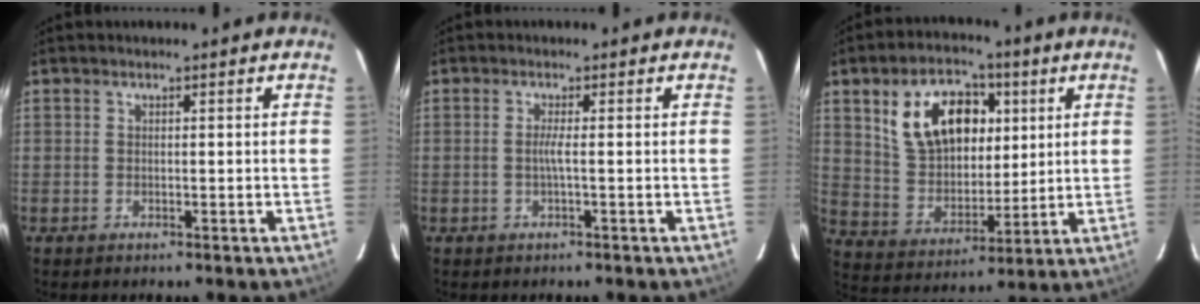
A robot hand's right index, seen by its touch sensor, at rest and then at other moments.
{"total": 1.4, "force": [-0.3, -0.5, 1.3], "torque": [-0.023, -0.003, -0.008]}
{"total": 16.0, "force": [5.6, 10.3, 10.8], "torque": [-0.208, 0.029, 0.117]}